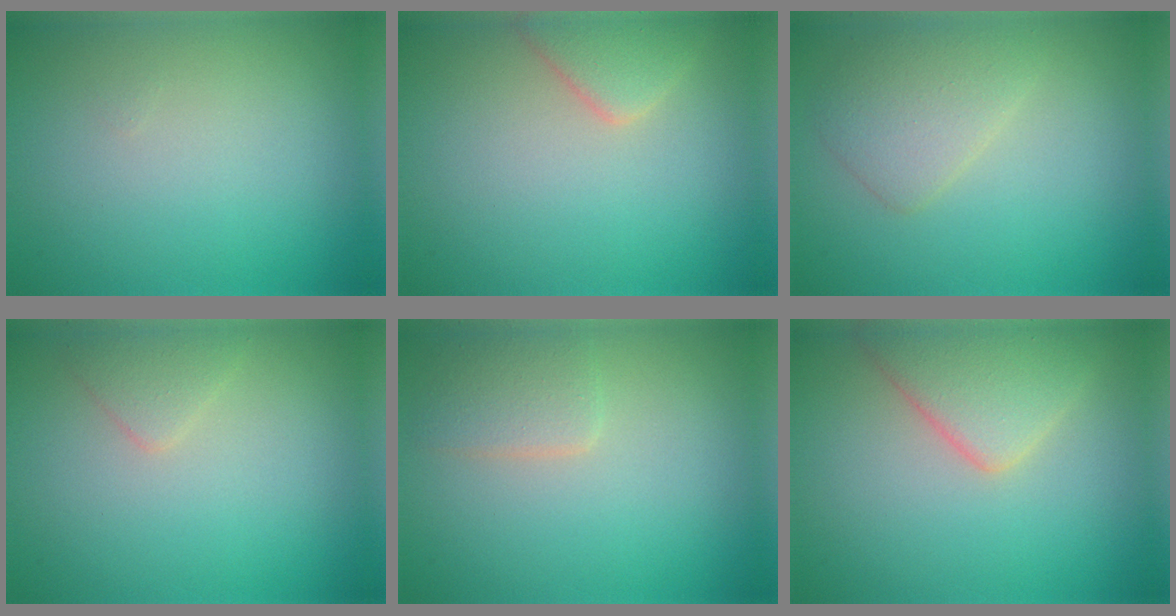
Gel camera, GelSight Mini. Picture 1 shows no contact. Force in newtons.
{"total": 2.8, "press": 2.8, "slide": 0.1}
{"total": 2.8, "press": 2.8, "slide": 0.2}
{"total": 1.4, "press": 1.4, "slide": 0.1}
{"total": 2.3, "press": 2.3, "slide": 0.1}
{"total": 4.4, "press": 4.4, "slide": 0.2}